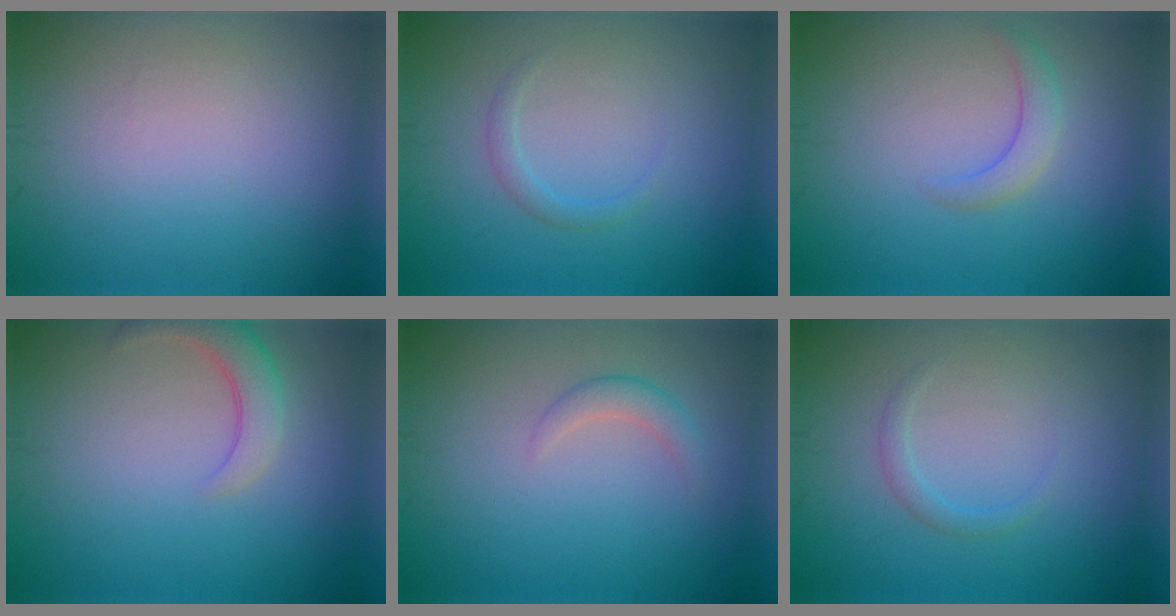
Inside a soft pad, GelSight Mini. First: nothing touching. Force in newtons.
{"total": 1.1, "press": 1.1, "slide": 0.1}
{"total": 2.1, "press": 2.0, "slide": 0.3}
{"total": 3.4, "press": 3.4, "slide": 0.4}
{"total": 1.6, "press": 1.6, "slide": 0.1}
{"total": 1.1, "press": 1.1, "slide": 0.1}